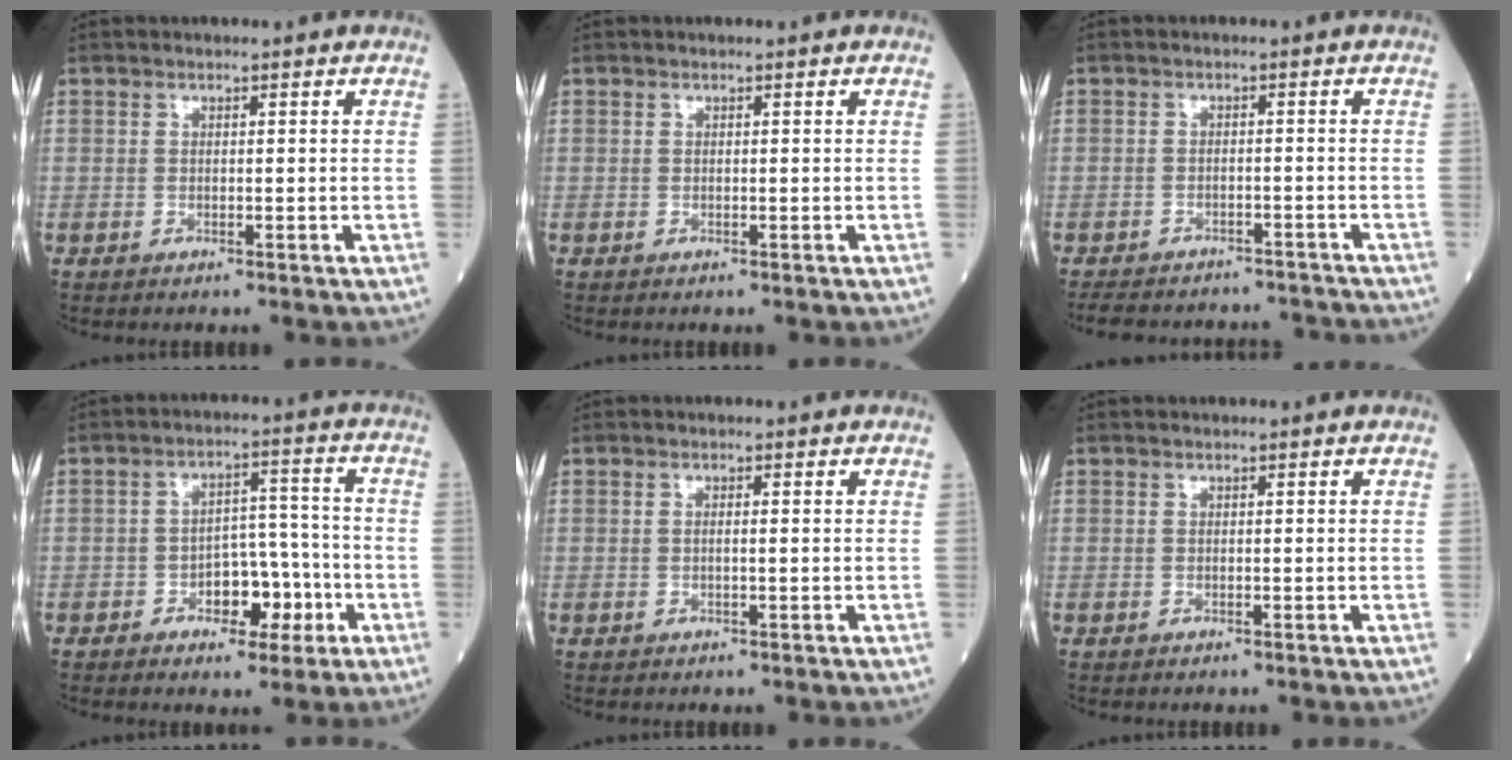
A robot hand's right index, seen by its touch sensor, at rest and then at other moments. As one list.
[{"total": 0.0}, {"total": 12.0, "force": [-10.9, 4.1, 2.6], "torque": [-0.049, 0.013, -0.132]}, {"total": 7.3, "force": [-3.2, 3.9, 5.3], "torque": [-0.075, 0.022, -0.047]}, {"total": 0.7, "force": [0.0, 0.0, 0.7], "torque": [-0.014, 0.001, -0.001]}, {"total": 0.0}]